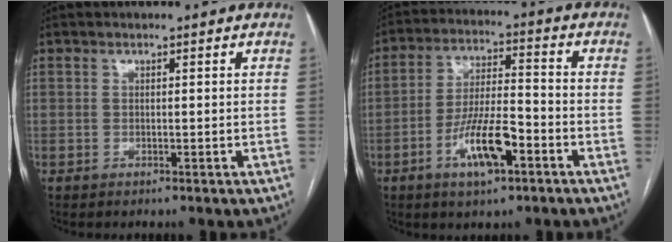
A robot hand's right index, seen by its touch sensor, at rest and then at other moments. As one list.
[{"total": 9.9, "force": [-4.4, 2.6, 8.5], "torque": [-0.165, 0.001, -0.077]}]